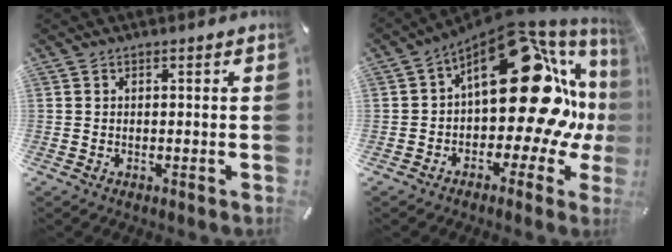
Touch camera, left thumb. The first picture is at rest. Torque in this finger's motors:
{"motor_torque": [2.04, 2.97, 2.18, -0.59, 0.21]}